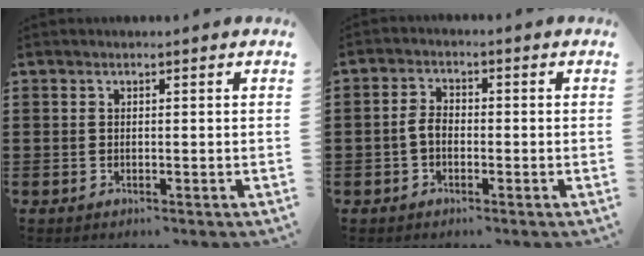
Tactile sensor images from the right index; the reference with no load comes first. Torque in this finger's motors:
{"motor_torque": [0.67, -0.37, 0.33, 0.09]}